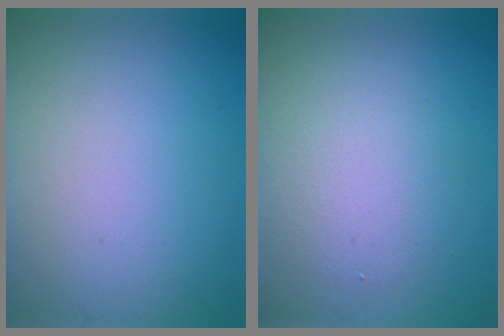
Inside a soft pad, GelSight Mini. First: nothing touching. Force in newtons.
{"total": 3.4, "press": 3.4, "slide": 0.4}